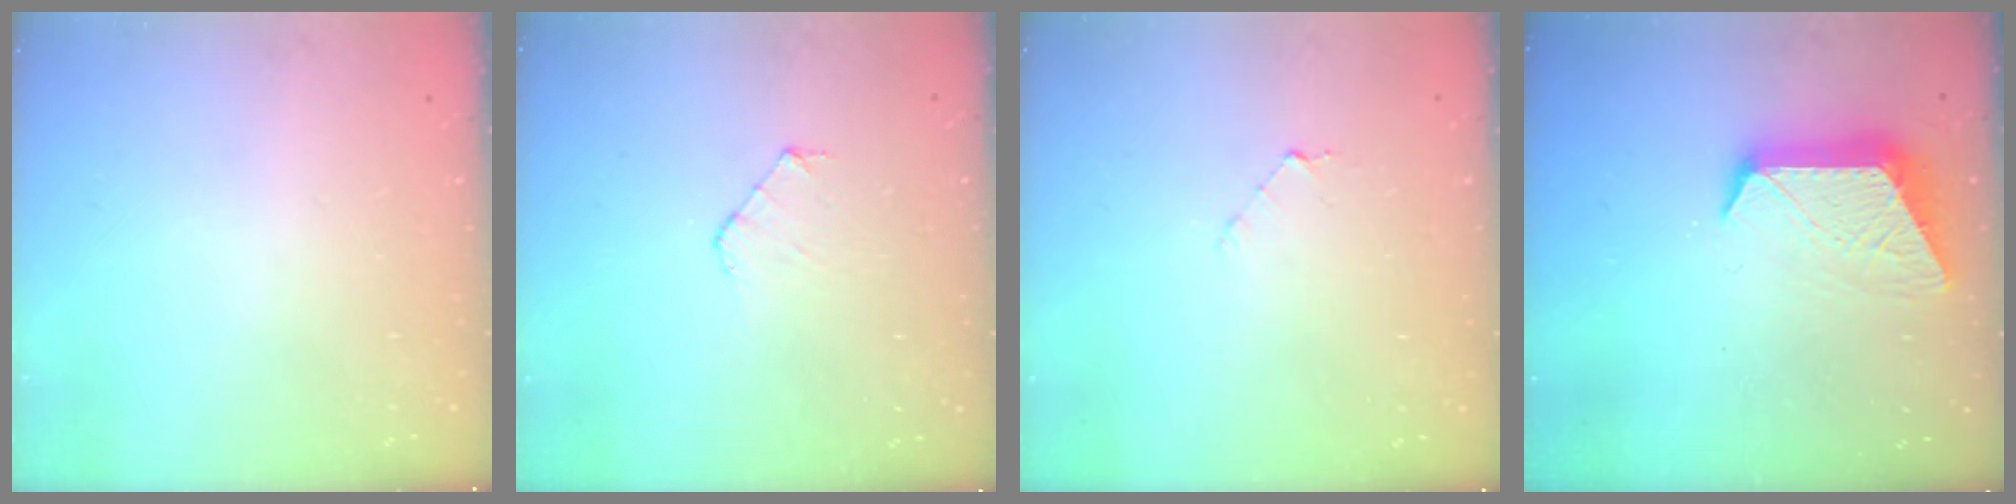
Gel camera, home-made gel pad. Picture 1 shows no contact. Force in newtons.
{"total": 4.3, "press": 4.3, "slide": 0.4}
{"total": 4.0, "press": 4.0, "slide": 0.3}
{"total": 11.3, "press": 11.2, "slide": 0.7}